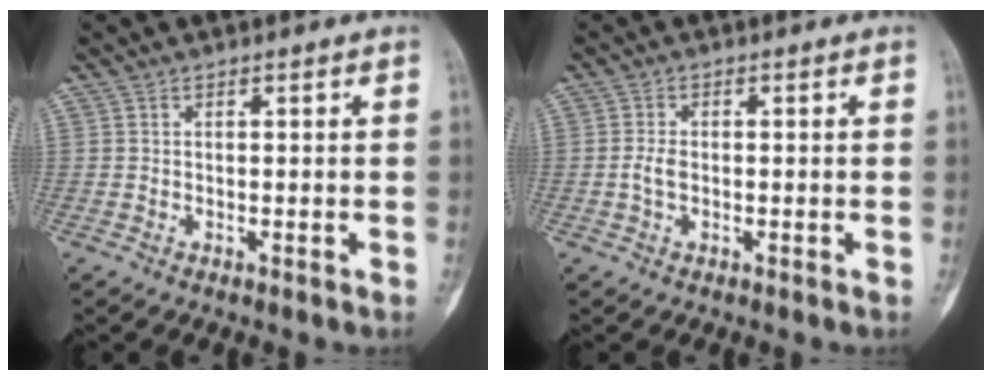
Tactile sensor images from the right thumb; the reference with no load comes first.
{"total": 2.3, "force": [-0.4, 1.4, 1.8], "torque": [-0.041, 0.005, -0.010]}